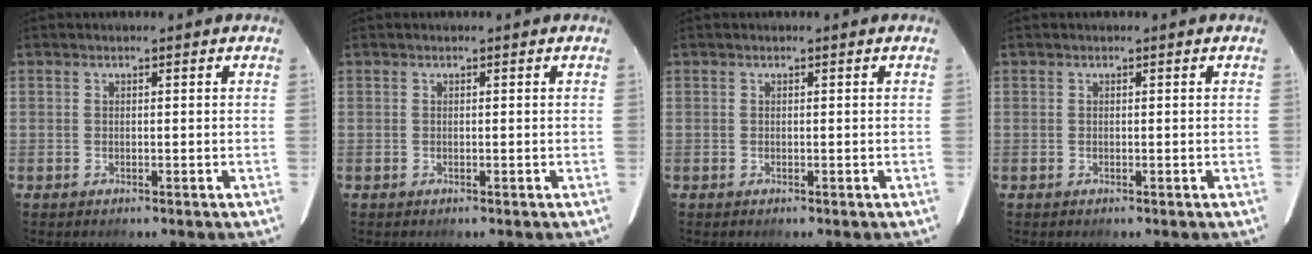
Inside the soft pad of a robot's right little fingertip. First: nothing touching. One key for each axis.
{"total": 0.0}
{"total": 0.0}
{"total": 0.0}